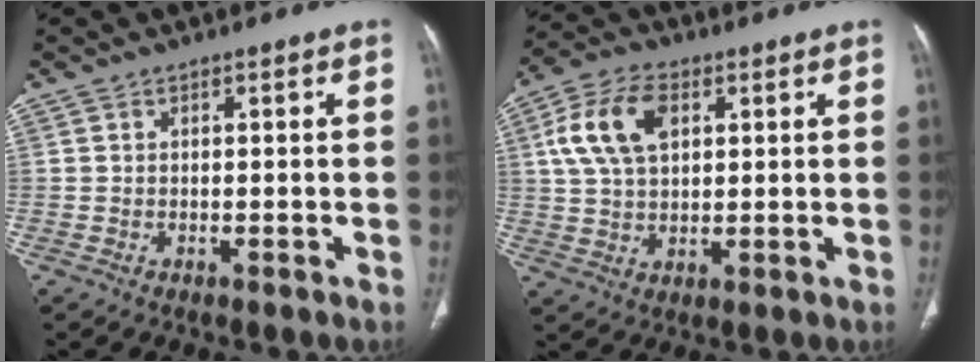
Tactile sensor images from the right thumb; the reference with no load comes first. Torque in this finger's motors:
{"motor_torque": [-1.04, 1.27, 0.63, -0.49, 0.33]}